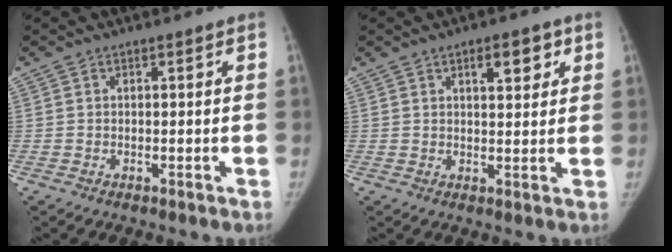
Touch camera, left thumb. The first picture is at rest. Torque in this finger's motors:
{"motor_torque": [-0.03, 0.31, 0.56, -0.12, 0.00]}